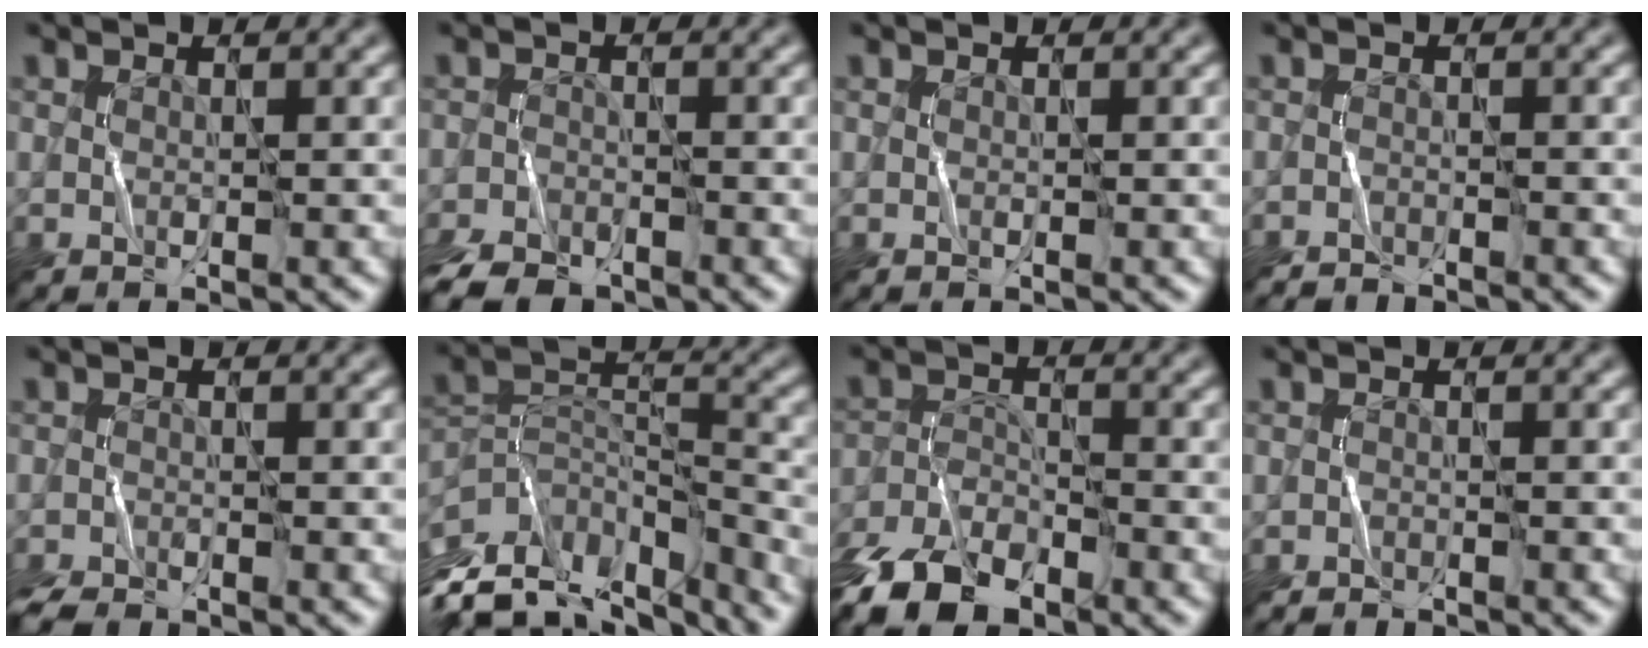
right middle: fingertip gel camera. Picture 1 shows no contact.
{"total": 5.2, "force": [-4.4, 2.1, 1.7], "torque": [-0.035, -0.022, -0.083]}
{"total": 0.0}
{"total": 2.4, "force": [-2.4, 0.1, -0.2], "torque": [-0.003, 0.001, -0.040]}
{"total": 2.5, "force": [-2.4, 0.3, 0.7], "torque": [-0.025, -0.006, -0.050]}
{"total": 13.6, "force": [-9.7, 7.2, 6.3], "torque": [-0.143, 0.018, -0.136]}
{"total": 8.0, "force": [-5.7, 3.6, 4.3], "torque": [-0.082, -0.008, -0.113]}
{"total": 1.6, "force": [-1.6, 0.0, -0.2], "torque": [-0.007, 0.002, -0.026]}